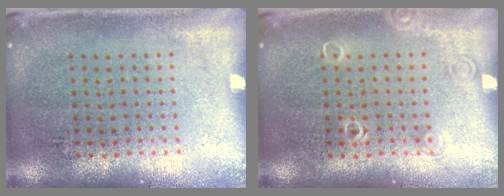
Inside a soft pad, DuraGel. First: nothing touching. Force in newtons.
{"total": 1.0, "press": 1.0, "slide": 0.2}